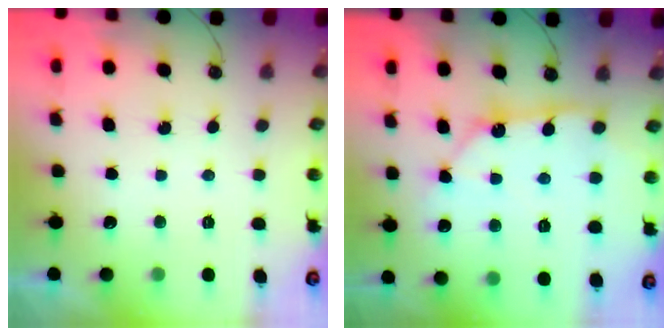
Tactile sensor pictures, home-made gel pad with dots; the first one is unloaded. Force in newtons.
{"total": 11.3, "press": 11.2, "slide": 1.0}